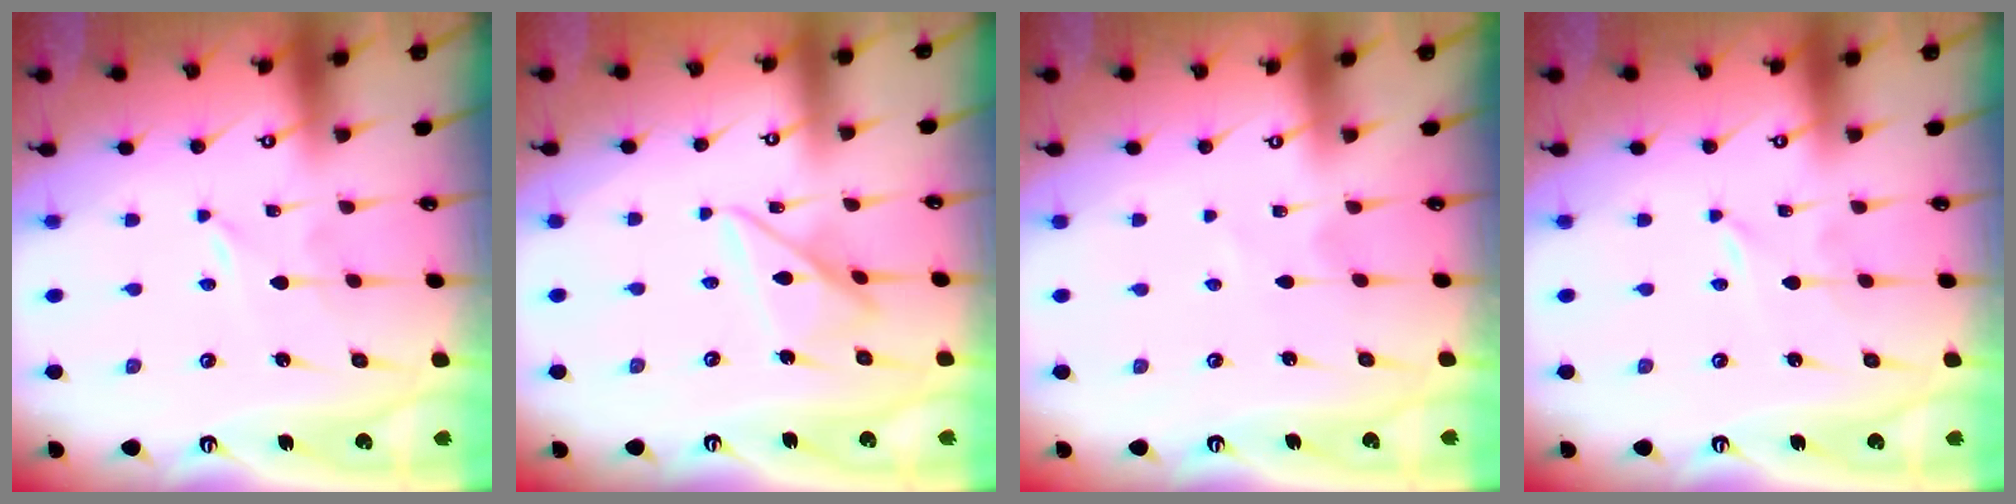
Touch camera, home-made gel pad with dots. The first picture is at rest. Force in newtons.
{"total": 10.1, "press": 10.0, "slide": 1.1}
{"total": 1.8, "press": 1.7, "slide": 0.3}
{"total": 0.0}